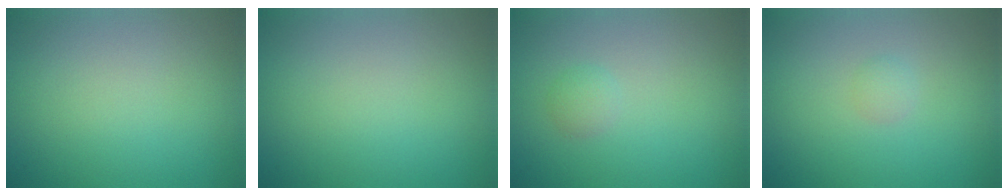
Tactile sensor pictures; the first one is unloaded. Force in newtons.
{"total": 0.0}
{"total": 1.0, "press": 1.0, "slide": 0.1}
{"total": 0.9, "press": 0.8, "slide": 0.1}